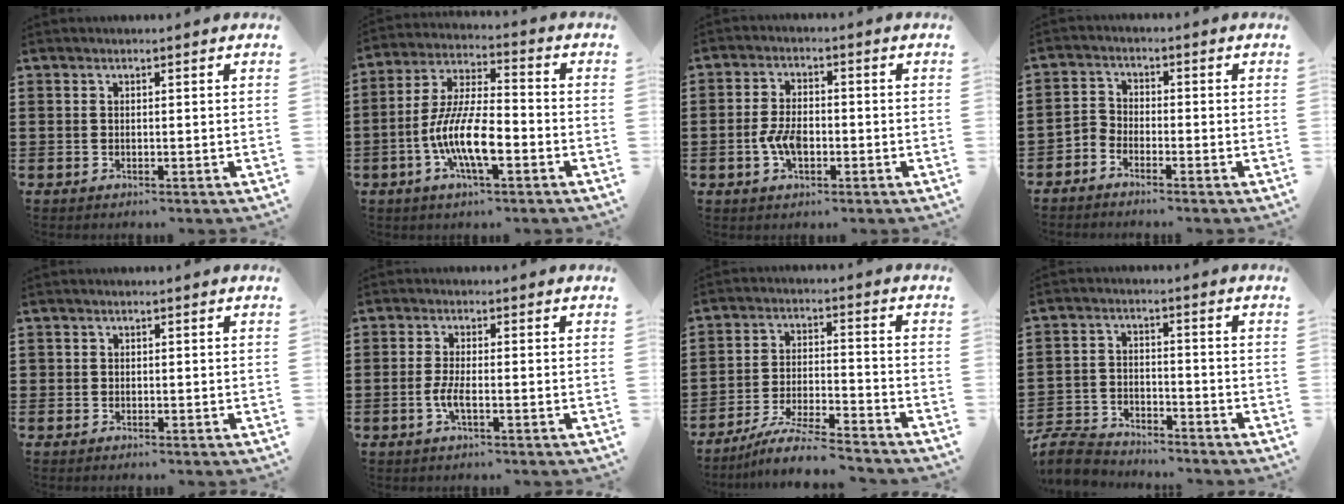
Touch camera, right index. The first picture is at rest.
{"total": 10.7, "force": [-3.8, 3.5, 9.4], "torque": [-0.209, -0.006, -0.076]}
{"total": 4.3, "force": [-1.3, 2.1, 3.5], "torque": [-0.085, -0.006, -0.026]}
{"total": 2.7, "force": [-2.7, 0.6, 0.0], "torque": [-0.007, 0.006, -0.058]}
{"total": 0.5, "force": [0.0, 0.5, 0.1], "torque": [-0.002, 0.004, -0.002]}
{"total": 3.3, "force": [-1.2, 0.4, 3.0], "torque": [-0.068, -0.009, -0.024]}
{"total": 7.3, "force": [-6.7, 0.1, 2.9], "torque": [-0.061, -0.002, -0.129]}
{"total": 5.8, "force": [-5.6, 1.3, 0.9], "torque": [-0.040, 0.003, -0.117]}